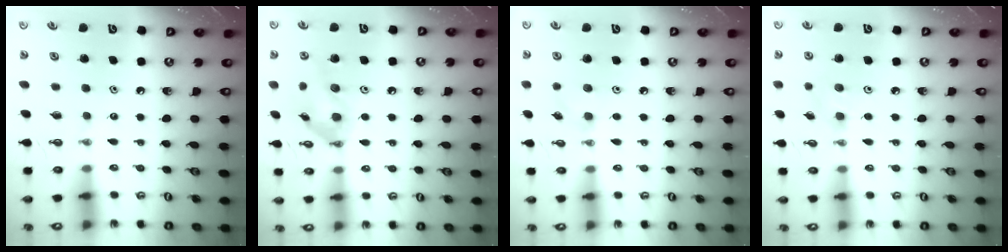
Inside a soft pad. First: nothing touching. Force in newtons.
{"total": 12.7, "press": 12.6, "slide": 2.1}
{"total": 4.7, "press": 4.6, "slide": 0.9}
{"total": 6.2, "press": 4.8, "slide": 3.9}